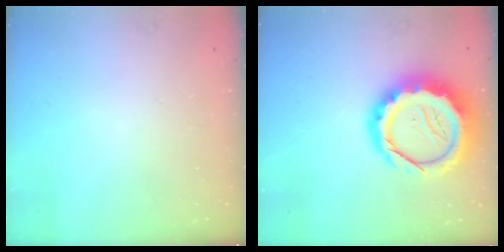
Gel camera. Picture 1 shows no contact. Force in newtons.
{"total": 18.8, "press": 18.4, "slide": 4.0}